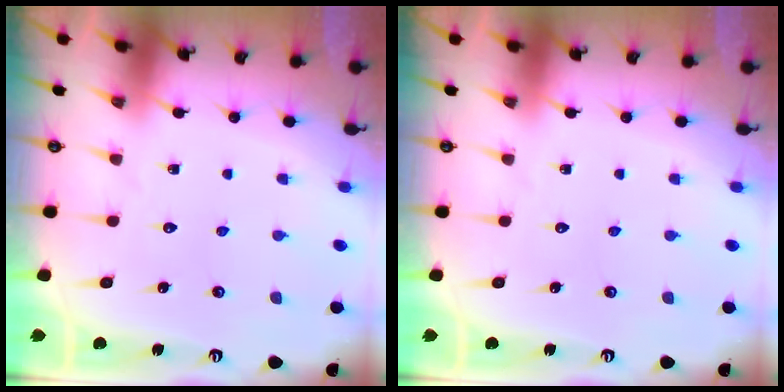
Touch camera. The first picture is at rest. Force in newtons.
{"total": 0.0}